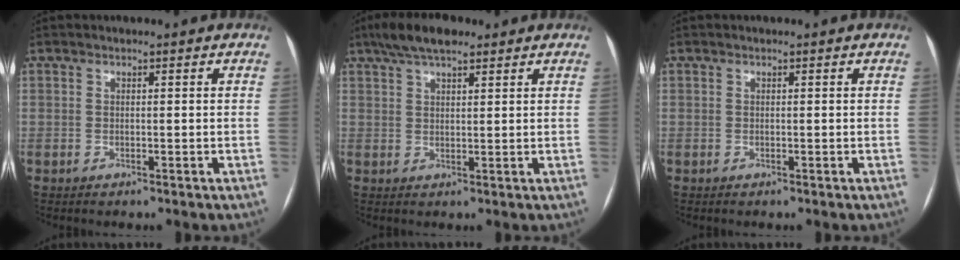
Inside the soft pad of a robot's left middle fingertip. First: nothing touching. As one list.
[{"total": 6.6, "force": [4.8, 2.0, 4.0], "torque": [-0.080, 0.023, 0.083]}, {"total": 0.0}]